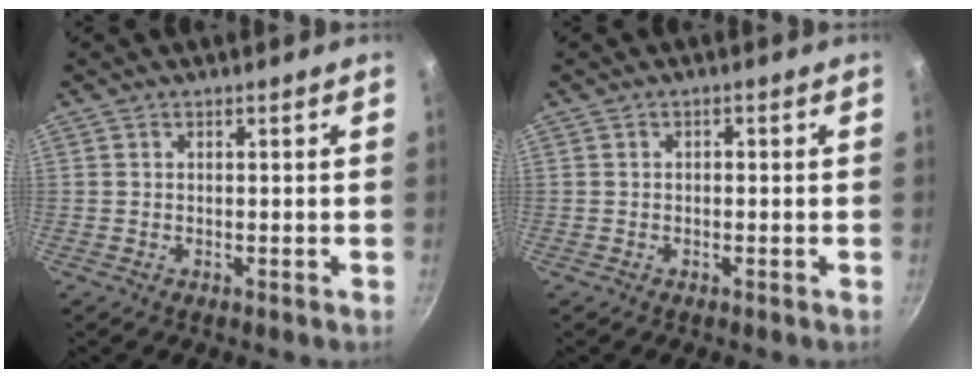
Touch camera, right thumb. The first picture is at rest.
{"total": 0.9, "force": [-0.1, 0.6, 0.6], "torque": [-0.011, 0.007, -0.002]}